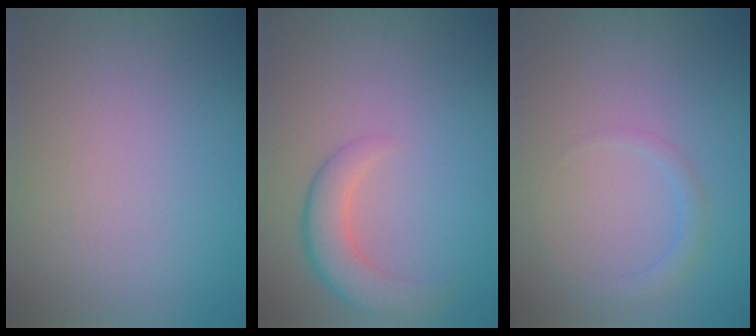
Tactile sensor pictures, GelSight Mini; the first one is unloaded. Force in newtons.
{"total": 4.0, "press": 3.9, "slide": 0.3}
{"total": 1.5, "press": 1.5, "slide": 0.2}